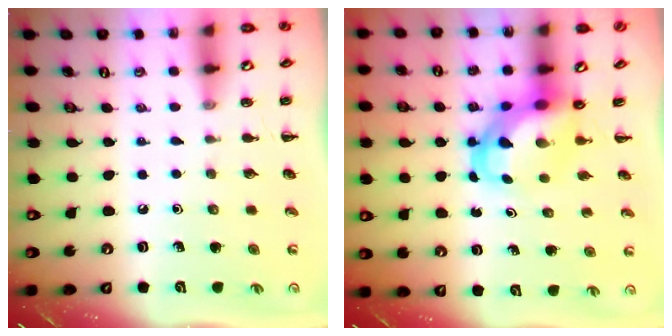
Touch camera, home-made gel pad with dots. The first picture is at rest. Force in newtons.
{"total": 4.7, "press": 4.7, "slide": 0.9}